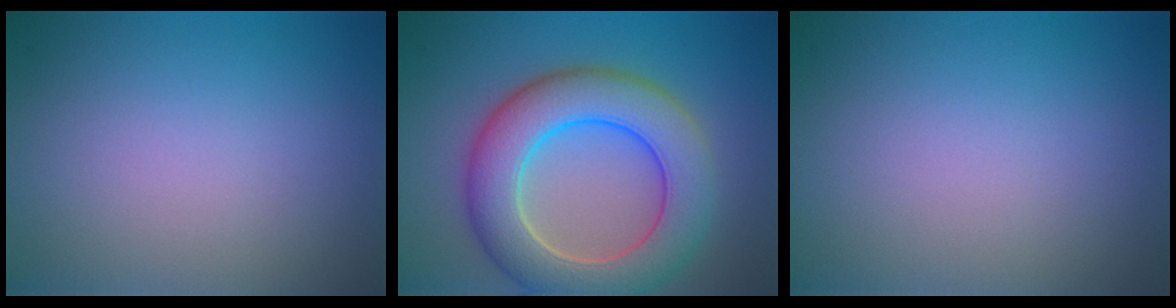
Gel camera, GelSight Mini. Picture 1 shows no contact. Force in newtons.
{"total": 9.1, "press": 9.1, "slide": 0.5}
{"total": 0.0}